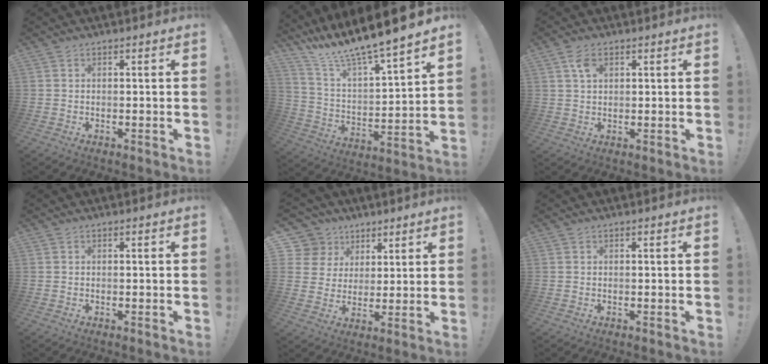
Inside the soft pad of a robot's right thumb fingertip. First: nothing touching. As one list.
[{"total": 12.3, "force": [11.3, 0.0, 5.0], "torque": [-0.110, -0.108, 0.186]}, {"total": 4.2, "force": [1.9, 2.6, 2.8], "torque": [-0.043, -0.003, 0.033]}, {"total": 0.0}, {"total": 8.3, "force": [3.8, 7.3, 1.5], "torque": [-0.028, -0.030, 0.081]}, {"total": 0.0}]